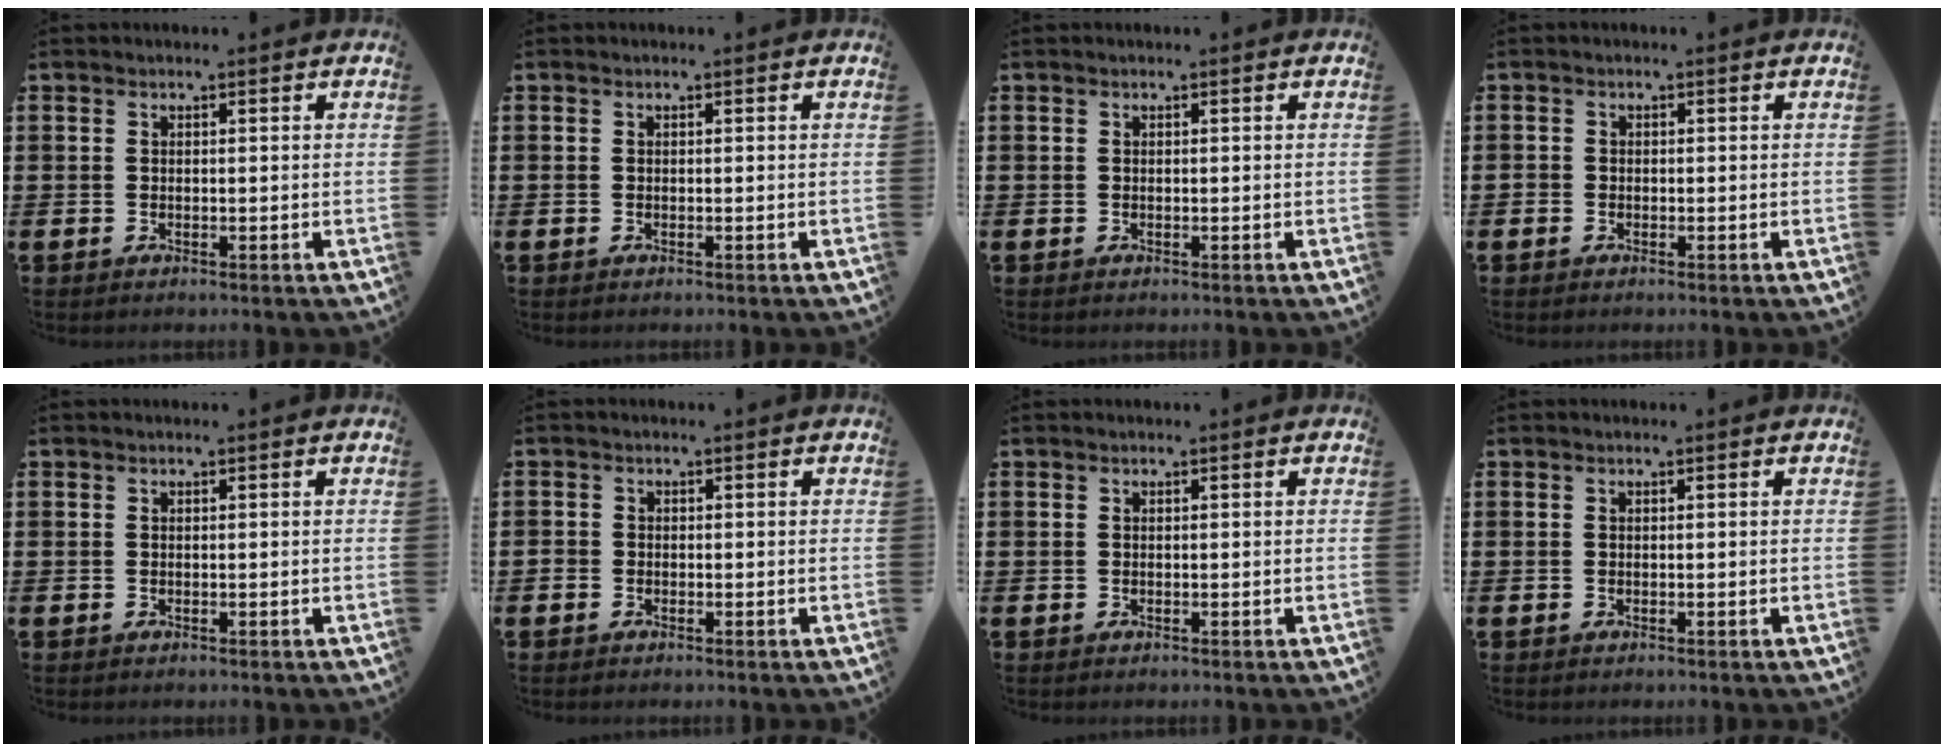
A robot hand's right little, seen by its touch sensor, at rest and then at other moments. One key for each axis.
{"total": 0.0}
{"total": 0.0}
{"total": 0.6, "fx": -0.4, "fy": 0.5, "fz": 0.1, "tx": -0.003, "ty": 0.004, "tz": -0.009}
{"total": 0.0}
{"total": 0.9, "fx": -0.5, "fy": 0.7, "fz": 0.2, "tx": 0.004, "ty": 0.000, "tz": -0.013}
{"total": 0.0}
{"total": 0.0}